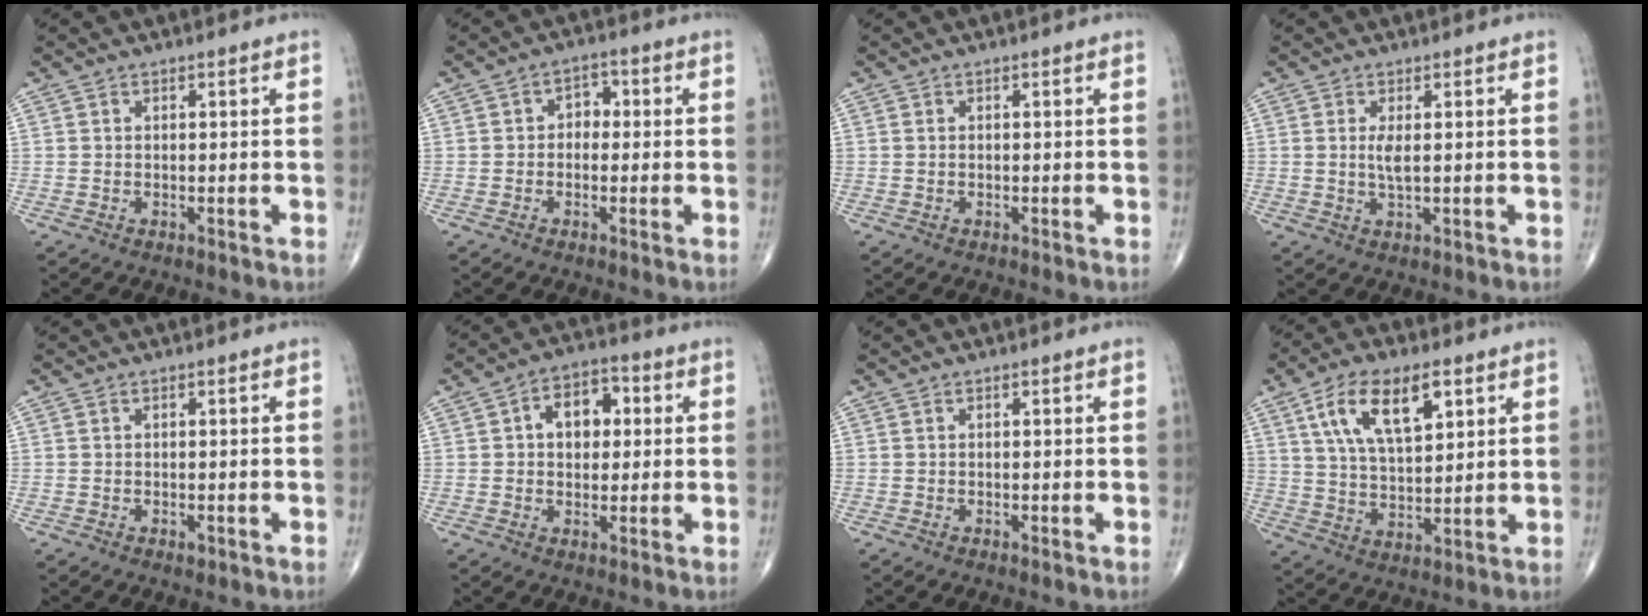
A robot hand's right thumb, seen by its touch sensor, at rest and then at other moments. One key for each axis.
{"total": 3.4, "fx": 0.0, "fy": 2.6, "fz": 2.1, "tx": -0.008, "ty": 0.014, "tz": -0.011}
{"total": 0.0}
{"total": 2.5, "fx": 0.4, "fy": 0.5, "fz": 2.4, "tx": -0.053, "ty": -0.008, "tz": 0.013}
{"total": 0.7, "fx": -0.3, "fy": 0.4, "fz": 0.6, "tx": -0.006, "ty": -0.001, "tz": -0.004}
{"total": 8.6, "fx": 1.7, "fy": 5.8, "fz": 6.1, "tx": -0.063, "ty": 0.014, "tz": 0.020}
{"total": 0.0}
{"total": 13.7, "fx": 6.1, "fy": 6.2, "fz": 10.5, "tx": -0.174, "ty": -0.016, "tz": 0.113}